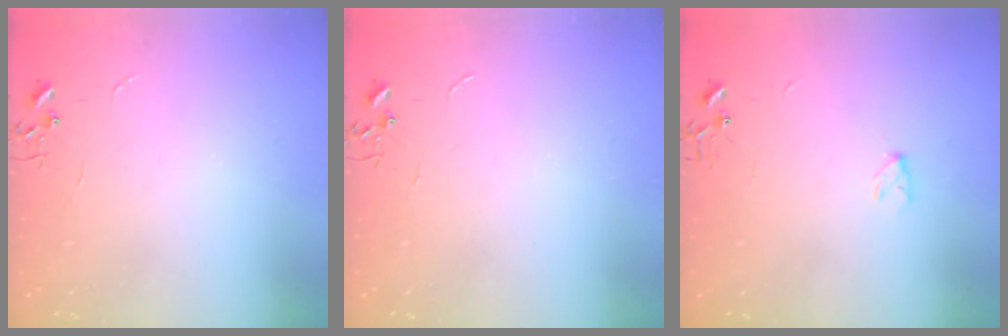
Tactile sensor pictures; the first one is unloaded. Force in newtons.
{"total": 0.0}
{"total": 3.9, "press": 3.9, "slide": 0.7}